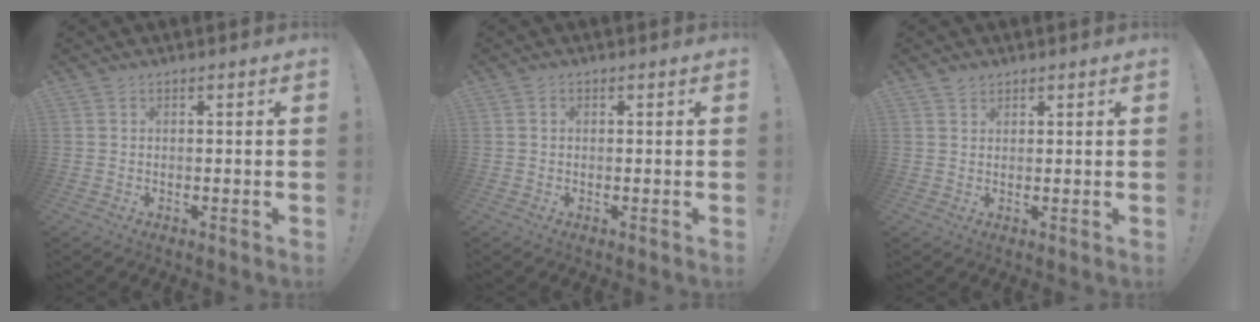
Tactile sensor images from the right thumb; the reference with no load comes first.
{"total": 0.5, "force": [-0.2, 0.4, 0.2], "torque": [0.003, -0.001, -0.005]}
{"total": 1.9, "force": [1.5, 1.1, 0.3], "torque": [0.006, -0.009, 0.025]}